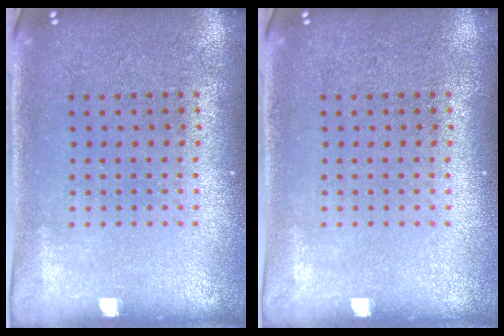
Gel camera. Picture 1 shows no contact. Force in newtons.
{"total": 0.0}